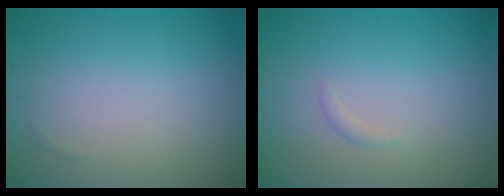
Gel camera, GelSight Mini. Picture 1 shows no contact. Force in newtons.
{"total": 0.6, "press": 0.6, "slide": 0.0}